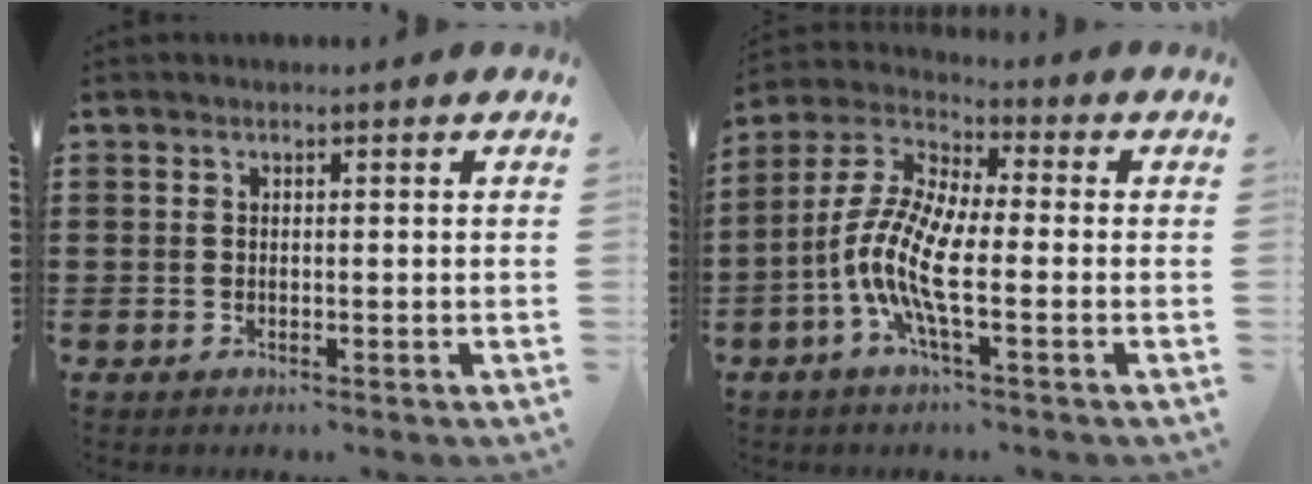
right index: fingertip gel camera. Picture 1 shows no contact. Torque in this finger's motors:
{"motor_torque": [2.14, 0.00, 0.62, 0.21]}